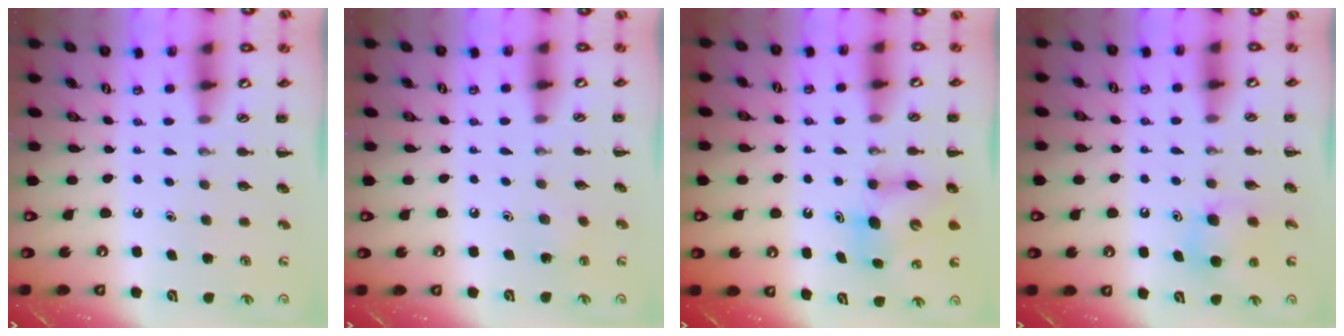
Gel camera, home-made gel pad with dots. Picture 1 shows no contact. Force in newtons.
{"total": 3.3, "press": 3.1, "slide": 1.0}
{"total": 6.7, "press": 6.7, "slide": 0.4}
{"total": 6.9, "press": 6.8, "slide": 1.0}